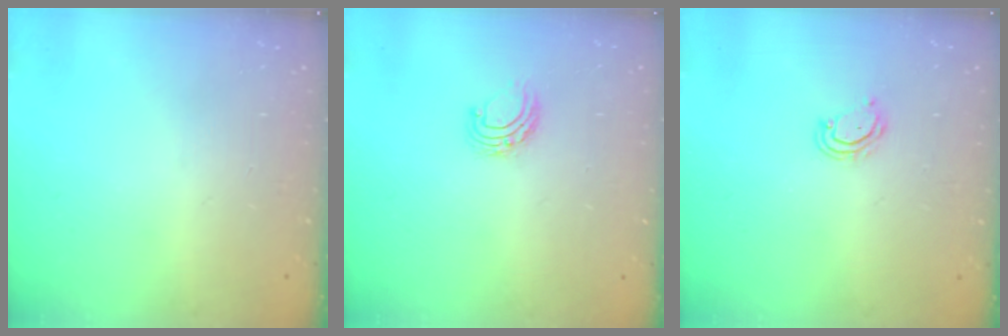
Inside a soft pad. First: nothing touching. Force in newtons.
{"total": 4.9, "press": 4.9, "slide": 0.4}
{"total": 4.7, "press": 4.6, "slide": 0.4}